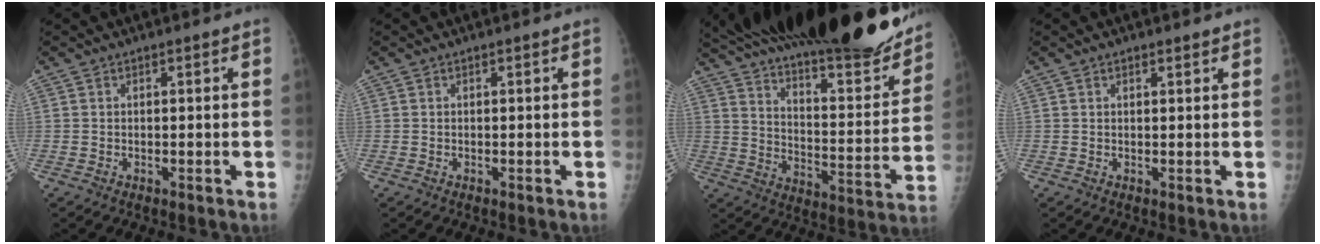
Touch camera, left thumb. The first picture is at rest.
{"total": 0.0}
{"total": 33.3, "force": [27.0, 7.9, 17.8], "torque": [-0.265, -0.116, 0.383]}
{"total": 0.9, "force": [0.7, 0.5, 0.3], "torque": [0.006, -0.002, 0.006]}